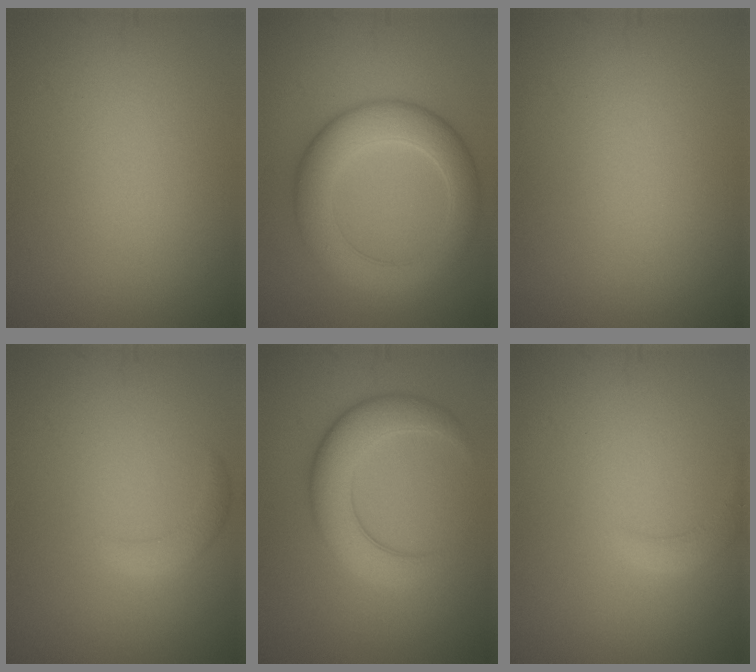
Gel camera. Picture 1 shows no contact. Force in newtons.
{"total": 6.8, "press": 6.8, "slide": 0.0}
{"total": 0.0}
{"total": 1.7, "press": 1.7, "slide": 0.1}
{"total": 5.5, "press": 5.5, "slide": 0.2}
{"total": 1.6, "press": 1.6, "slide": 0.3}